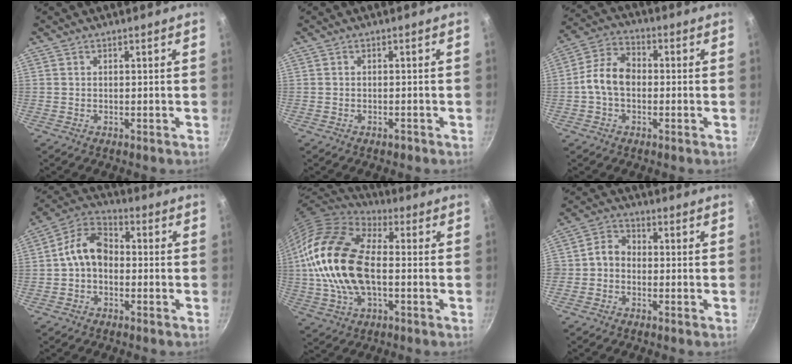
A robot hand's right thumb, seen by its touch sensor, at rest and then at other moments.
{"total": 0.9, "force": [-0.7, 0.5, 0.4], "torque": [-0.006, 0.006, -0.007]}
{"total": 8.5, "force": [-0.8, 6.0, 6.0], "torque": [-0.098, 0.028, -0.032]}
{"total": 9.1, "force": [-0.8, 6.5, 6.3], "torque": [-0.089, 0.035, -0.033]}
{"total": 21.4, "force": [-0.2, 12.3, 17.5], "torque": [-0.334, 0.029, -0.015]}
{"total": 4.7, "force": [-1.1, 3.8, 2.4], "torque": [-0.025, 0.020, -0.036]}